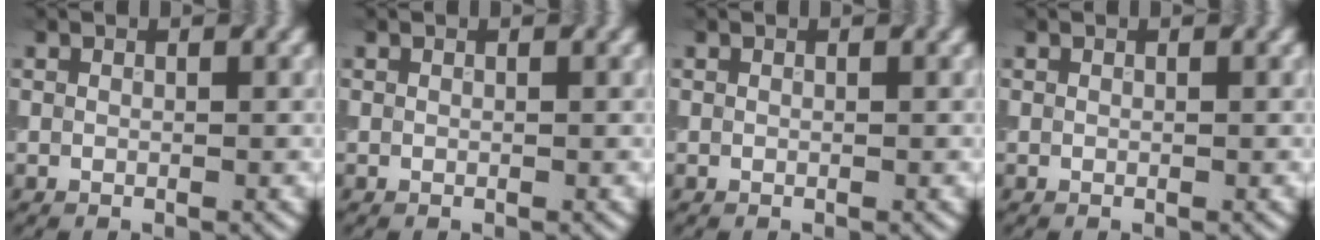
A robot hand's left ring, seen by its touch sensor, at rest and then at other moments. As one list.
[{"total": 0.0}, {"total": 0.0}, {"total": 0.0}]